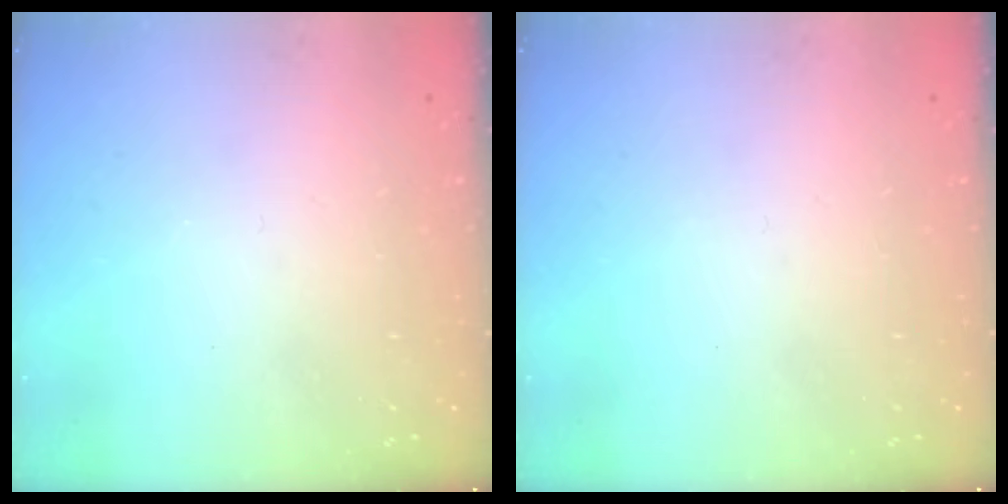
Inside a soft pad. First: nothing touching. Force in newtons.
{"total": 0.0}